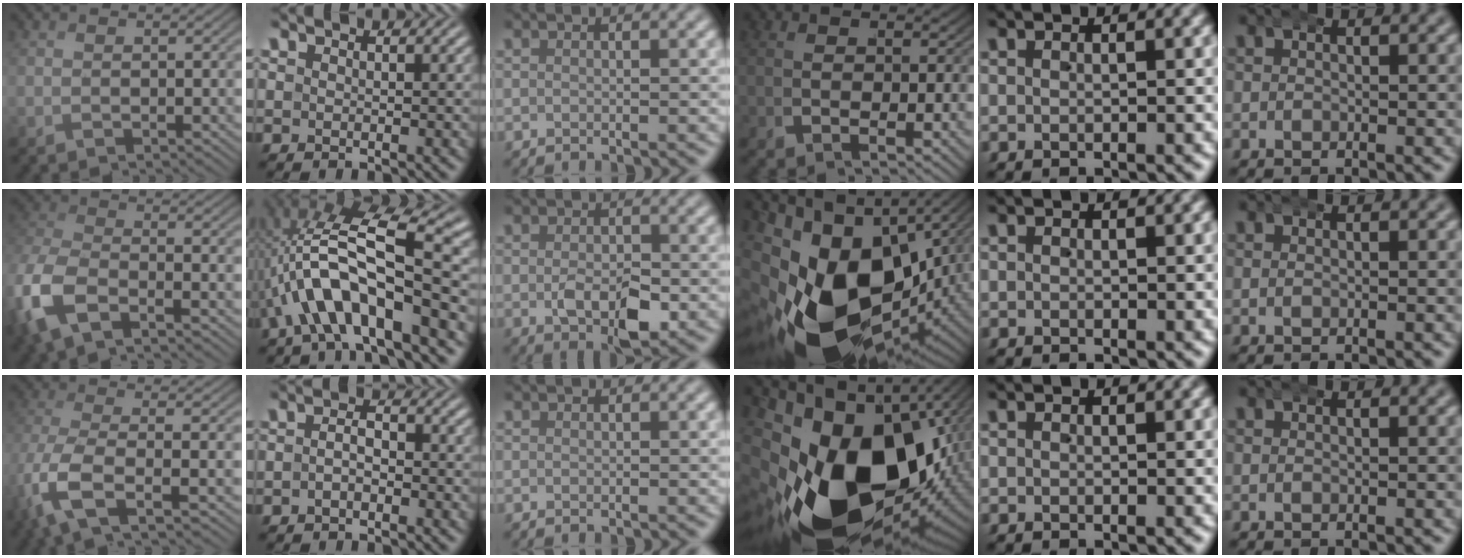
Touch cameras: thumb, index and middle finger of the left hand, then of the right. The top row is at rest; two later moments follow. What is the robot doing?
{"motion": "wrap", "object": "arm wrap"}